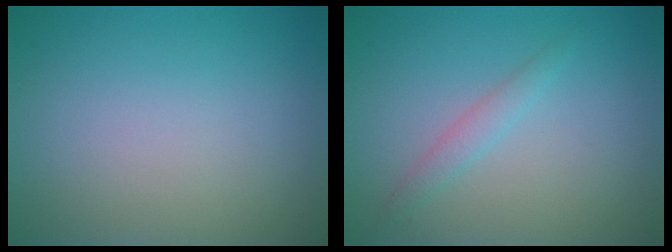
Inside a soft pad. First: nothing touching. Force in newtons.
{"total": 1.3, "press": 1.3, "slide": 0.1}